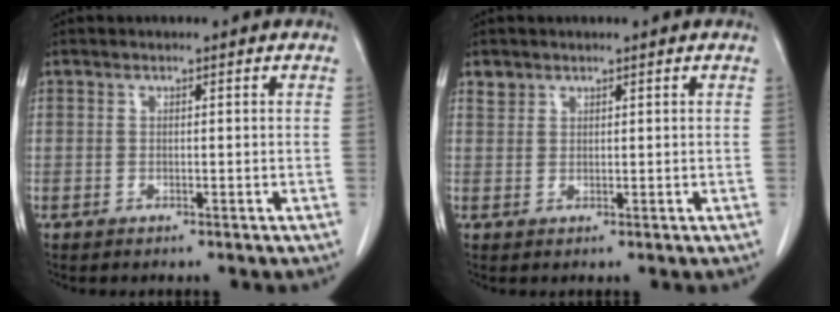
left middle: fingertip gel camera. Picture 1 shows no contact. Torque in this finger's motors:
{"motor_torque": [0.07, -0.07, 0.05, -0.01]}